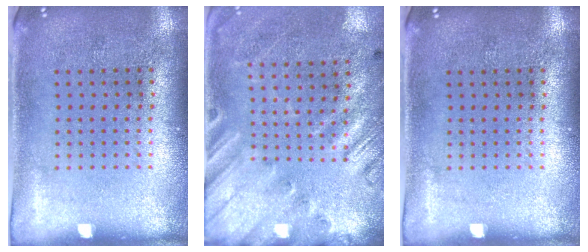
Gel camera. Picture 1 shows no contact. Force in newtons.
{"total": 2.7, "press": 1.9, "slide": 1.9}
{"total": 0.0}